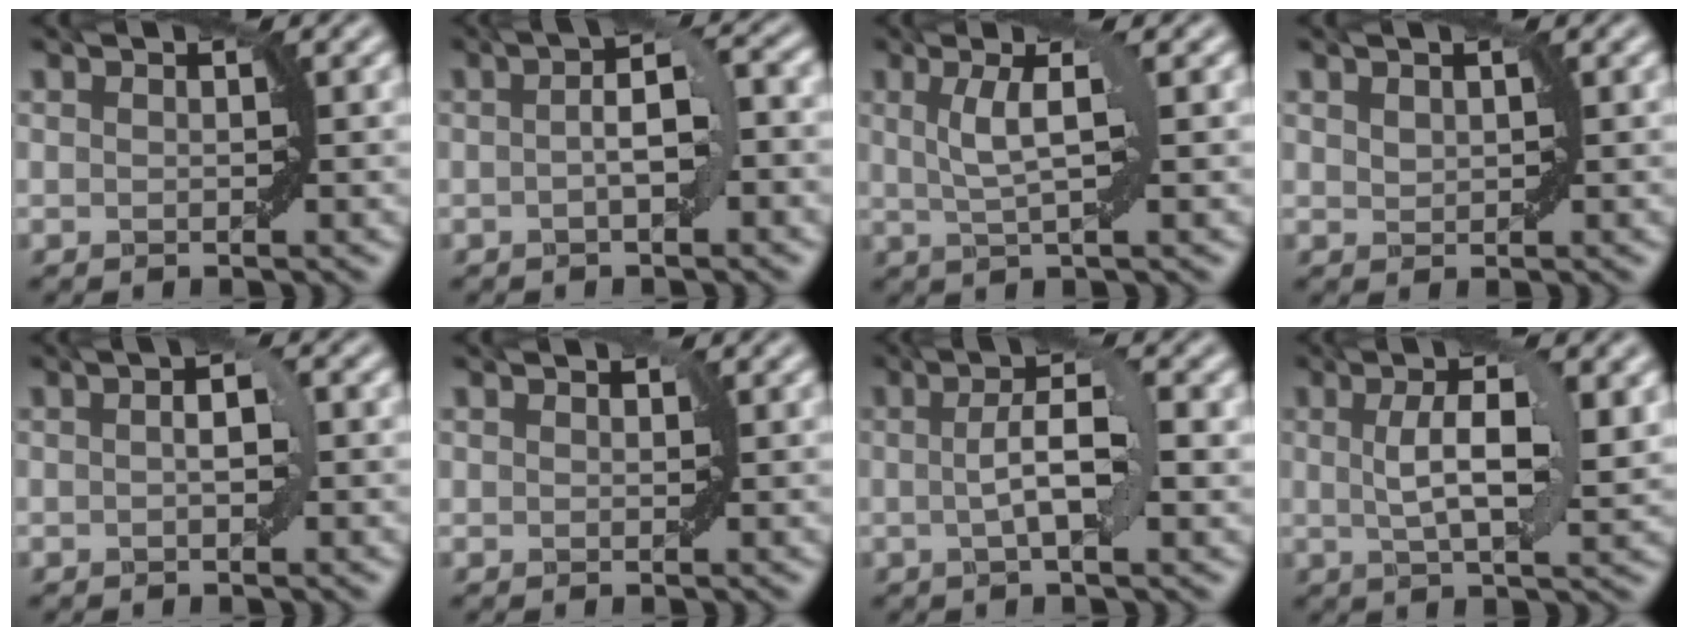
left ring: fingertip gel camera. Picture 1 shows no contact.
{"total": 4.4, "force": [-0.2, 1.2, 4.2], "torque": [-0.066, 0.009, -0.007]}
{"total": 3.8, "force": [1.0, 0.7, 3.6], "torque": [-0.064, 0.001, 0.019]}
{"total": 0.9, "force": [0.6, 0.5, 0.5], "torque": [-0.009, 0.001, 0.016]}
{"total": 2.2, "force": [0.1, 0.7, 2.0], "torque": [-0.028, 0.007, -0.001]}
{"total": 0.6, "force": [0.4, 0.4, 0.1], "torque": [0.002, 0.000, 0.006]}
{"total": 4.7, "force": [0.3, 1.1, 4.5], "torque": [-0.079, 0.007, 0.003]}
{"total": 6.2, "force": [1.2, 1.8, 5.8], "torque": [-0.093, 0.005, 0.019]}